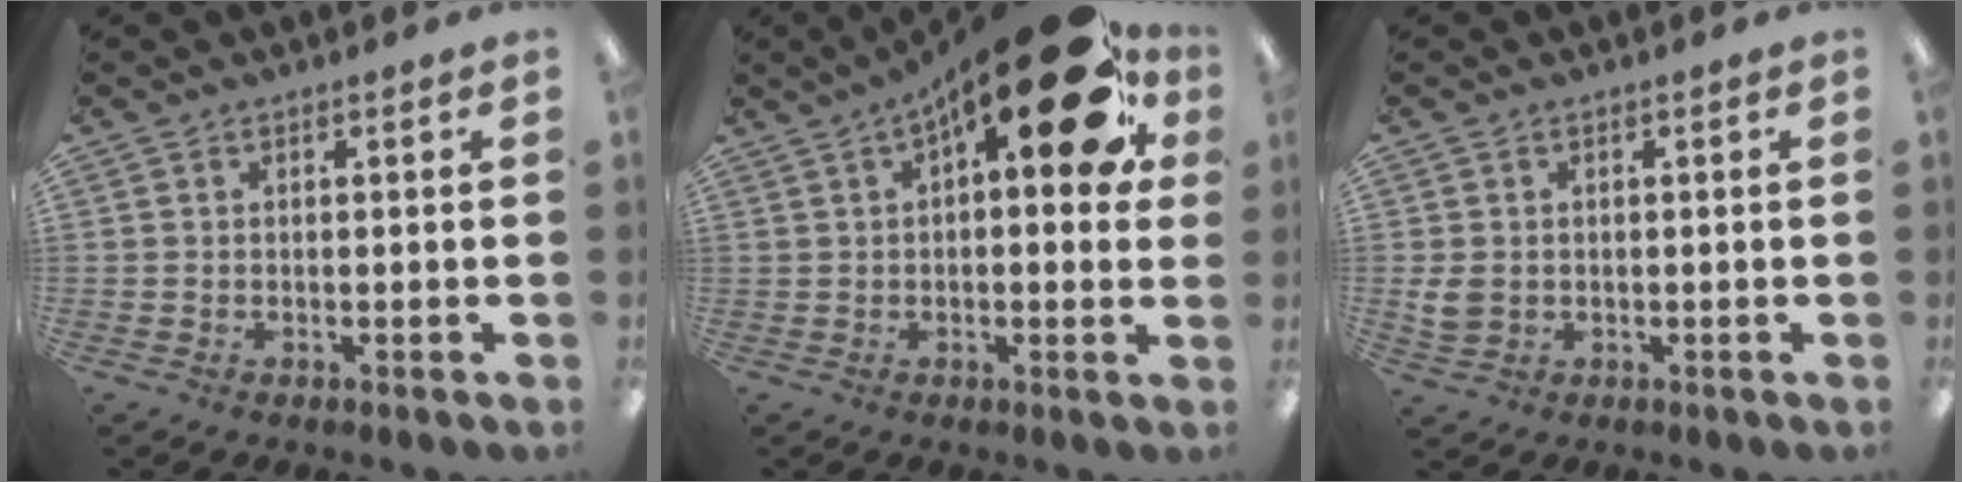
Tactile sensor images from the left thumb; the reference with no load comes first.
{"total": 21.2, "force": [9.8, 7.4, 17.2], "torque": [-0.239, -0.049, 0.153]}
{"total": 3.8, "force": [0.6, 3.0, 2.3], "torque": [-0.049, -0.002, 0.008]}